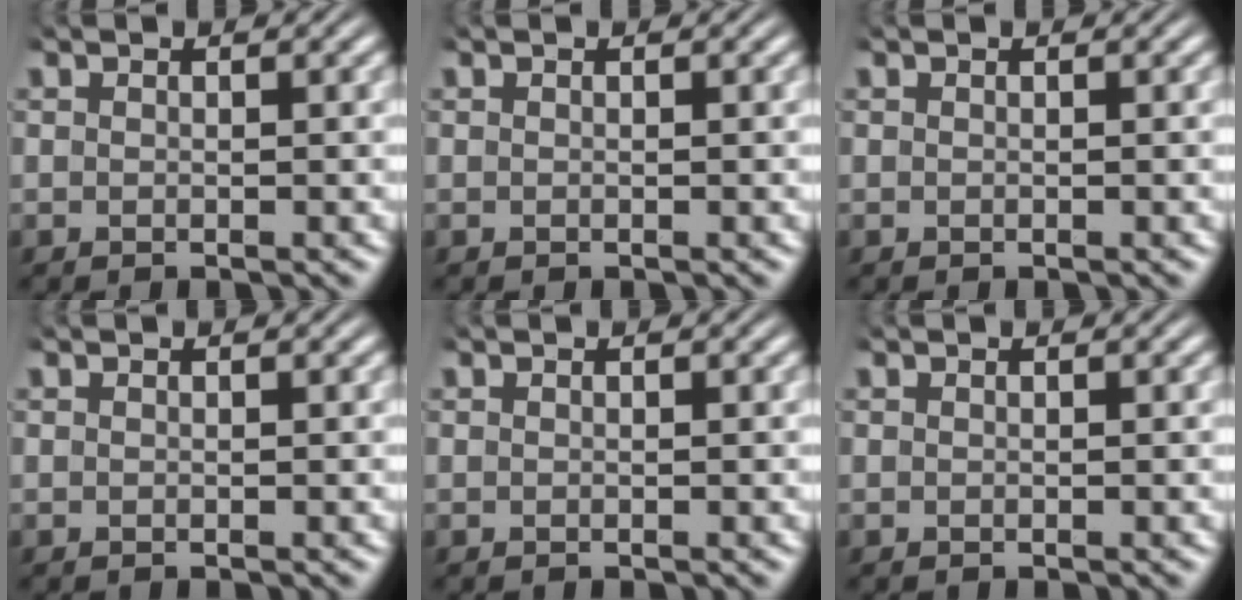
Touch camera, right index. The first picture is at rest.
{"total": 0.0}
{"total": 0.0}
{"total": 0.0}
{"total": 0.0}
{"total": 0.0}